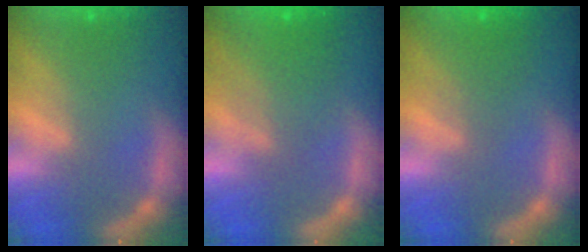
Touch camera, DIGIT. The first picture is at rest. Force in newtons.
{"total": 5.0}
{"total": 2.5}